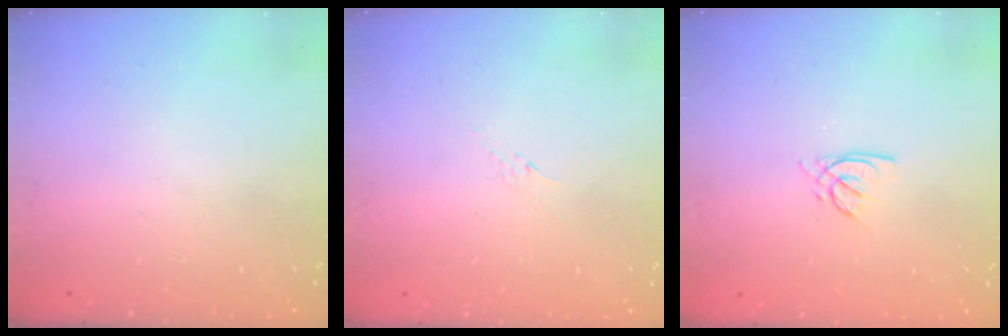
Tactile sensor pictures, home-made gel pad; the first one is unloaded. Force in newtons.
{"total": 2.8, "press": 2.7, "slide": 0.6}
{"total": 2.6, "press": 2.6, "slide": 0.2}